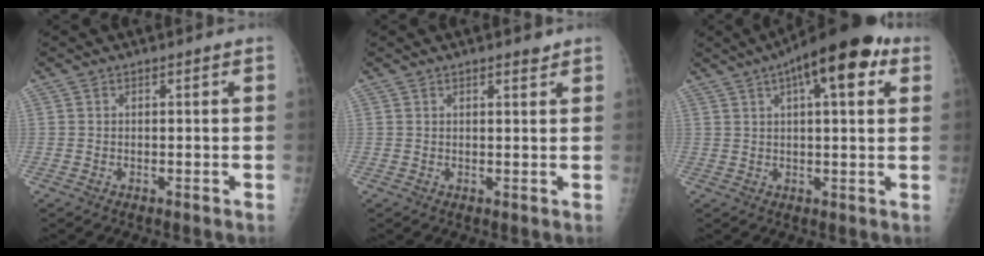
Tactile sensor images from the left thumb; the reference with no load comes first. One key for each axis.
{"total": 1.8, "fx": 1.3, "fy": 0.5, "fz": 1.2, "tx": -0.014, "ty": -0.006, "tz": 0.018}
{"total": 14.5, "fx": 6.5, "fy": 4.9, "fz": 11.9, "tx": -0.153, "ty": 0.010, "tz": 0.087}